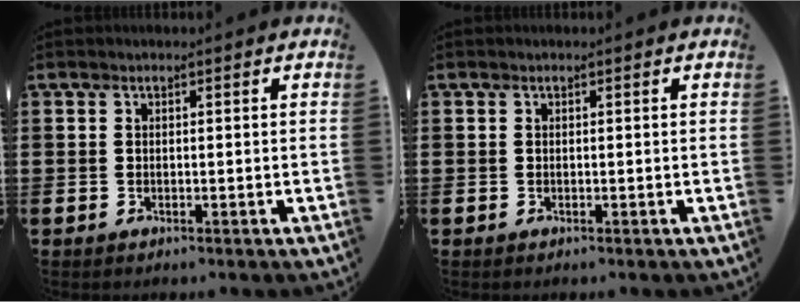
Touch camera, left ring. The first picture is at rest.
{"total": 0.0}